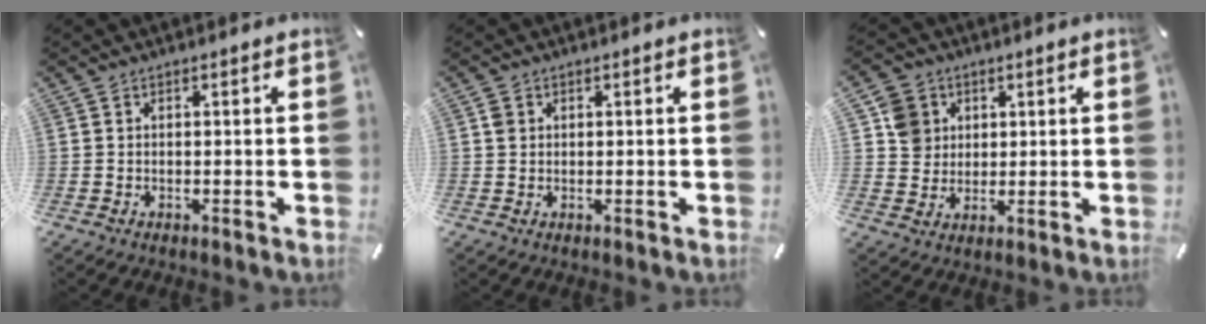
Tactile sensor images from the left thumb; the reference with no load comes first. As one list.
[{"total": 1.5, "force": [0.4, 1.4, 0.2], "torque": [0.002, 0.004, 0.003]}, {"total": 7.1, "force": [2.0, 6.7, 1.5], "torque": [-0.016, 0.003, 0.039]}]